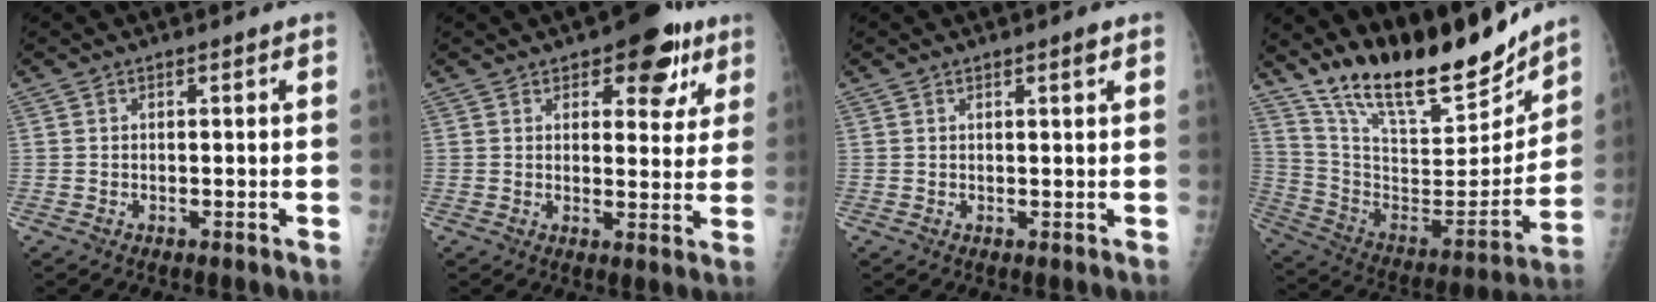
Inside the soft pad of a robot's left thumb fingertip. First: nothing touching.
{"total": 10.1, "force": [5.7, 5.2, 6.6], "torque": [-0.038, -0.019, 0.070]}
{"total": 1.3, "force": [0.8, 0.2, 0.9], "torque": [-0.012, -0.005, 0.013]}
{"total": 24.3, "force": [19.8, 7.1, 12.2], "torque": [-0.163, -0.101, 0.340]}